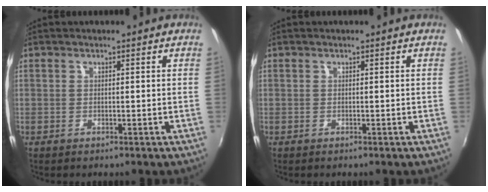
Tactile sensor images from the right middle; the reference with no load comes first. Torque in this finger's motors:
{"motor_torque": [0.05, -0.03, 0.01, 0.01]}